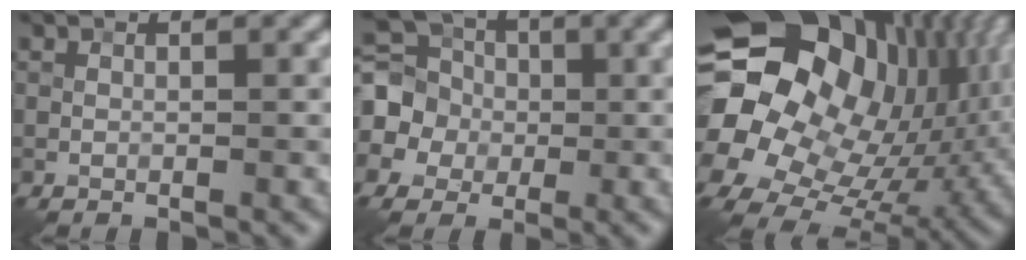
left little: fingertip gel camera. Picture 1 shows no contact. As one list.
[{"total": 6.0, "force": [-0.3, 5.4, 2.6], "torque": [-0.055, 0.007, -0.020]}, {"total": 23.6, "force": [5.0, 19.6, 12.2], "torque": [-0.255, 0.032, 0.081]}]